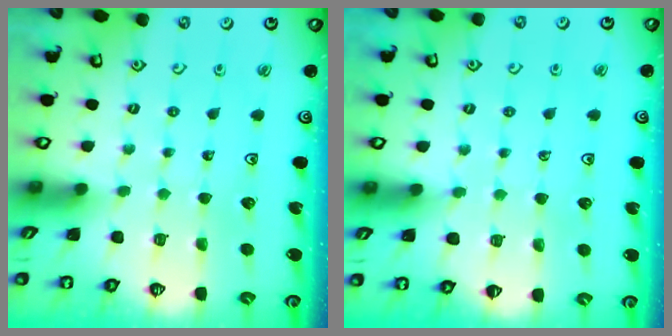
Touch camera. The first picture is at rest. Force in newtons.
{"total": 3.3, "press": 3.3, "slide": 0.5}